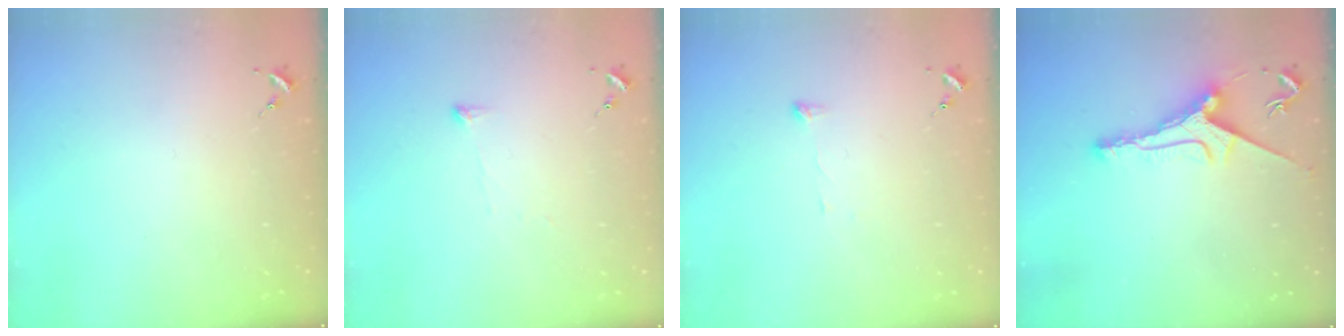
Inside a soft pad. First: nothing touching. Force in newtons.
{"total": 2.9, "press": 2.9, "slide": 0.4}
{"total": 3.3, "press": 3.2, "slide": 0.4}
{"total": 9.7, "press": 9.7, "slide": 0.8}